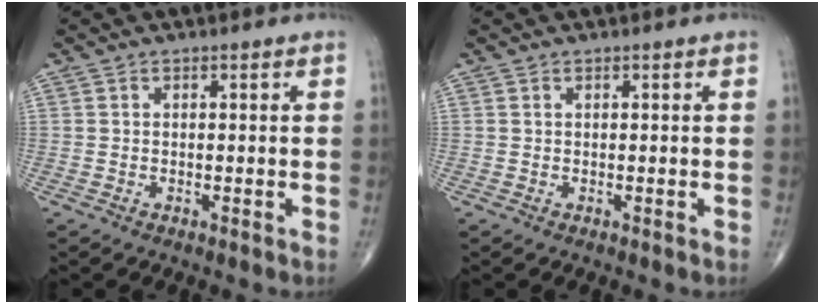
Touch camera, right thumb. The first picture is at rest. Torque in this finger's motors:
{"motor_torque": [0.22, -0.01, 0.21, 0.07, 0.00]}